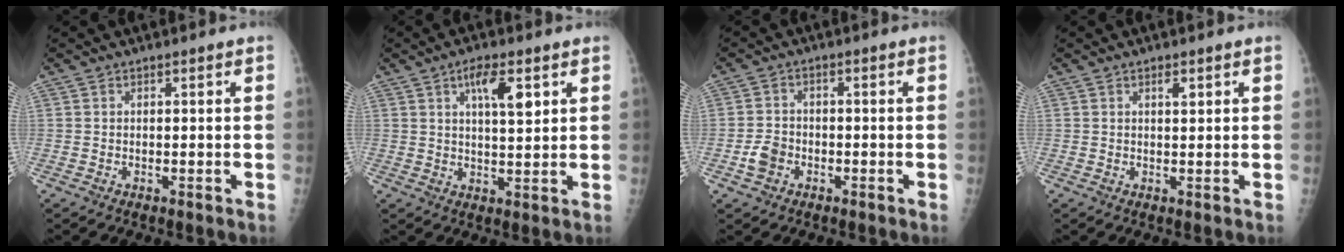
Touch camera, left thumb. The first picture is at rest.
{"total": 7.1, "force": [3.1, 2.3, 5.9], "torque": [-0.088, -0.013, 0.050]}
{"total": 3.9, "force": [-1.7, 3.0, 1.8], "torque": [-0.026, 0.012, -0.032]}
{"total": 1.5, "force": [0.8, 0.6, 1.2], "torque": [-0.014, -0.002, 0.013]}